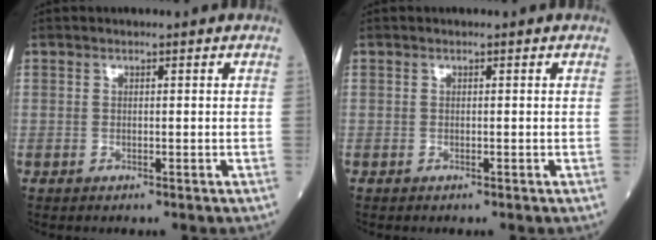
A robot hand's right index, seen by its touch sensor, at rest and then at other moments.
{"total": 0.0}